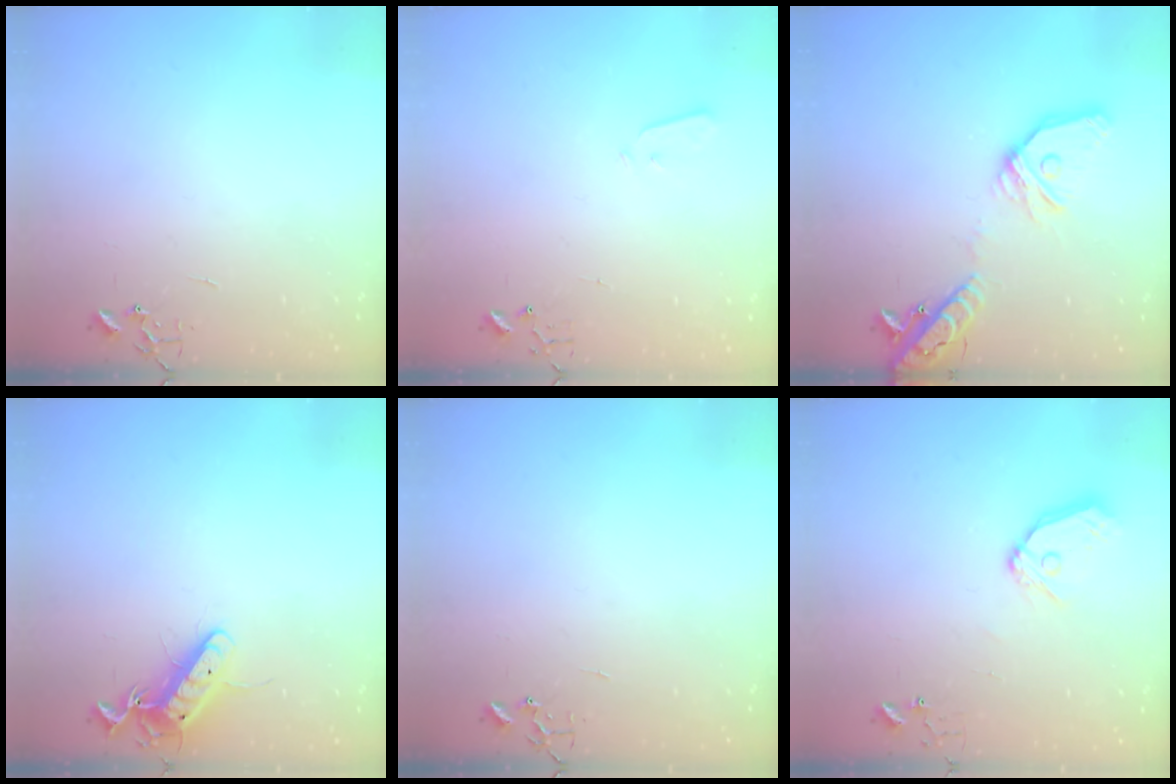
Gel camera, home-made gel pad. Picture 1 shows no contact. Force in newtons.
{"total": 2.1, "press": 2.0, "slide": 0.4}
{"total": 18.2, "press": 18.0, "slide": 3.2}
{"total": 12.4, "press": 12.4, "slide": 0.9}
{"total": 0.0}
{"total": 9.9, "press": 9.8, "slide": 1.3}